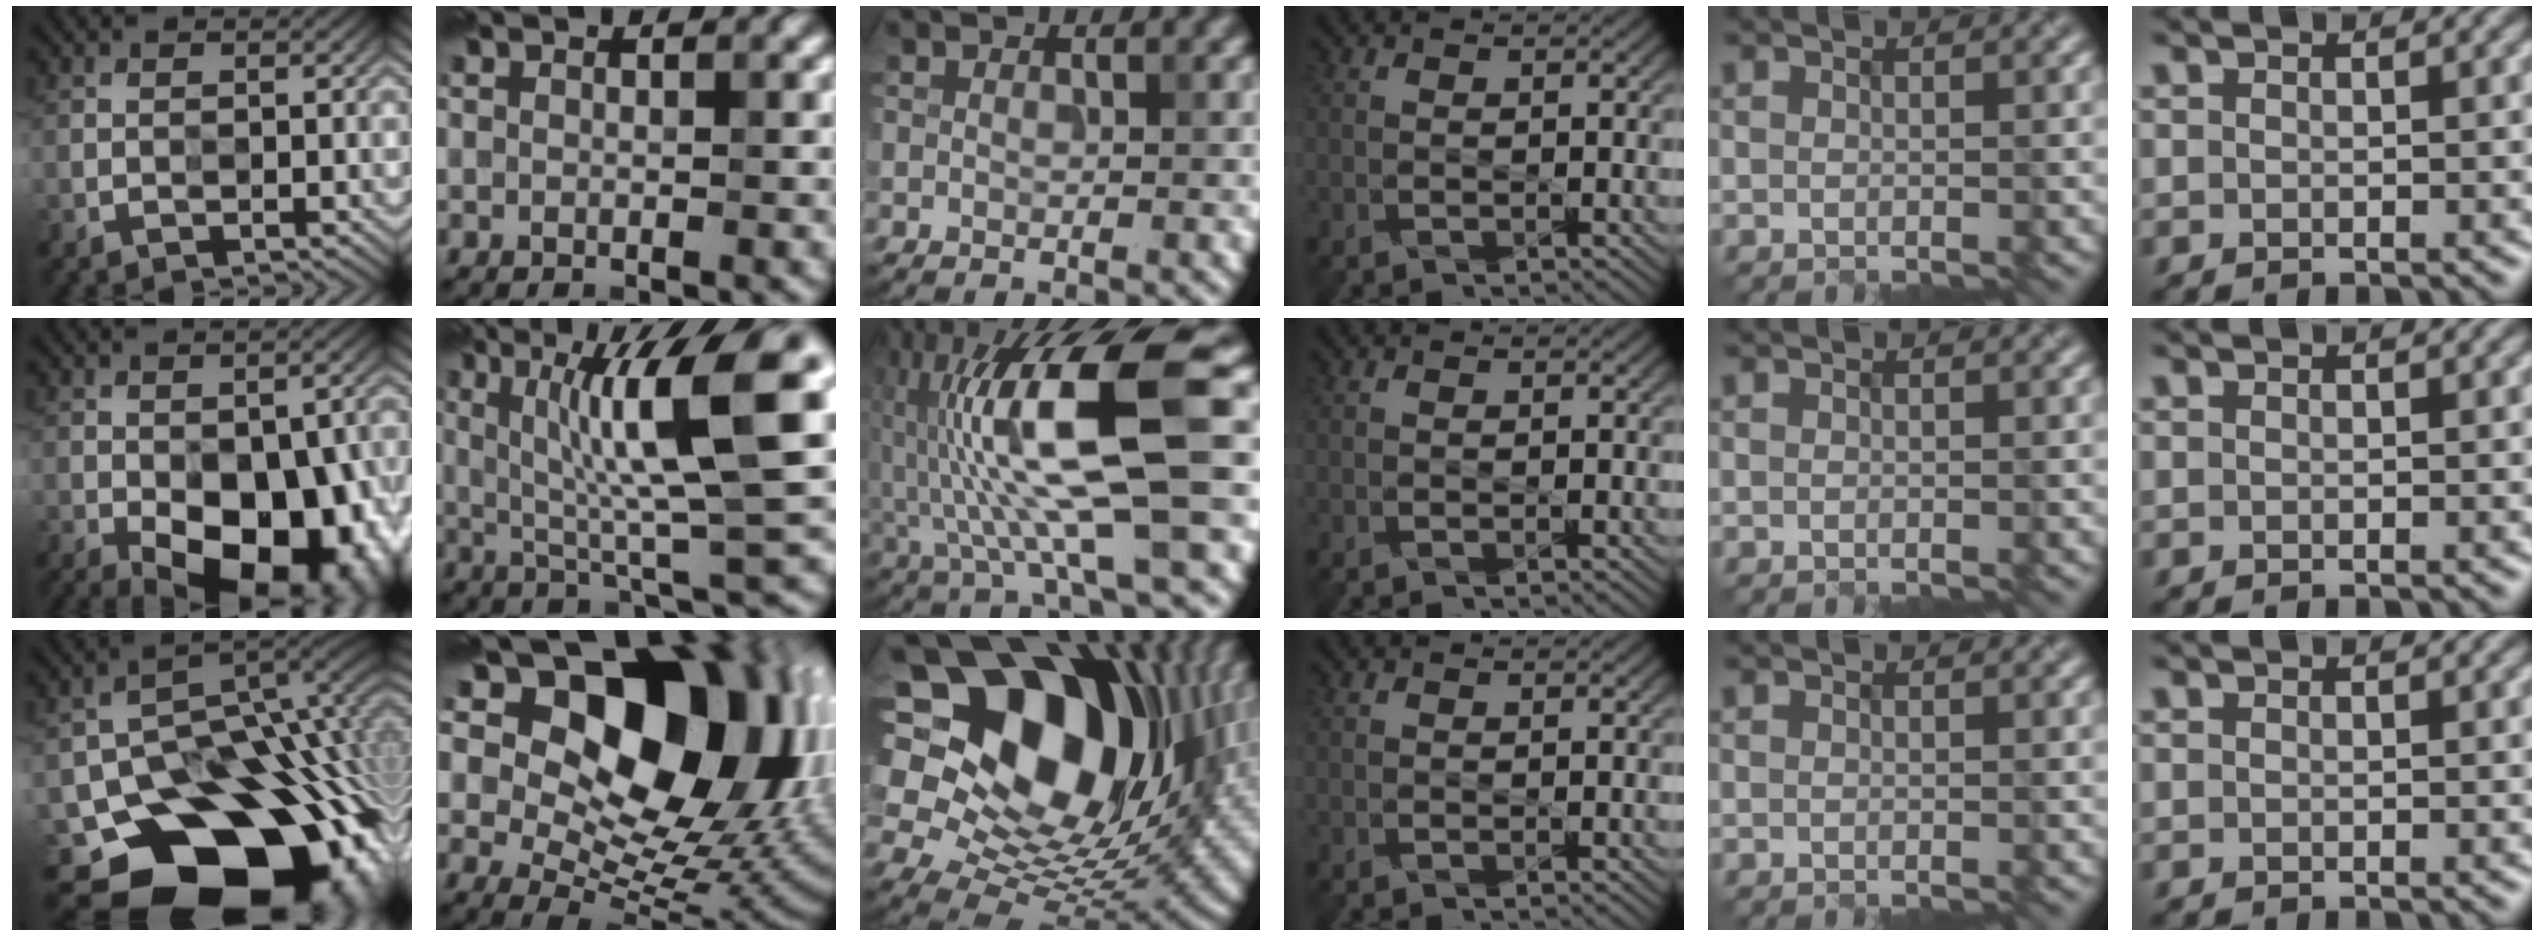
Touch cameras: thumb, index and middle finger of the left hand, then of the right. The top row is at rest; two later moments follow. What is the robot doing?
{"motion": "insert", "object": "power strip"}